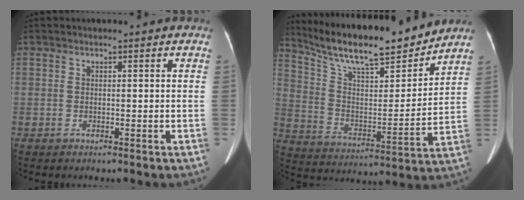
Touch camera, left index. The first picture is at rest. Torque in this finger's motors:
{"motor_torque": [-0.23, -0.92, 0.24, 0.07]}